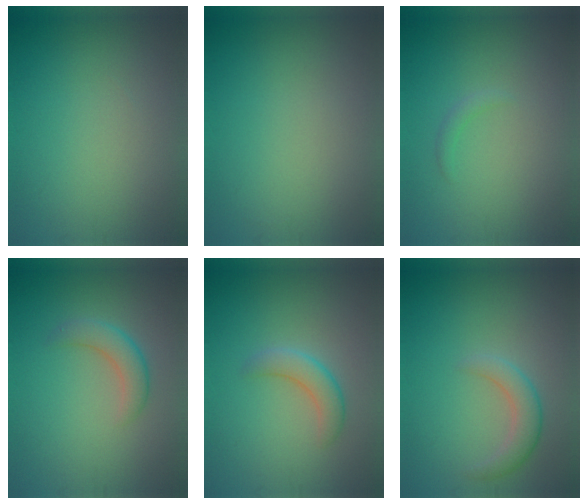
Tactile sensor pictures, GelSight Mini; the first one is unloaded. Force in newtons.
{"total": 0.0}
{"total": 0.7, "press": 0.7, "slide": 0.1}
{"total": 2.6, "press": 2.6, "slide": 0.1}
{"total": 2.6, "press": 2.6, "slide": 0.1}
{"total": 2.5, "press": 2.5, "slide": 0.2}